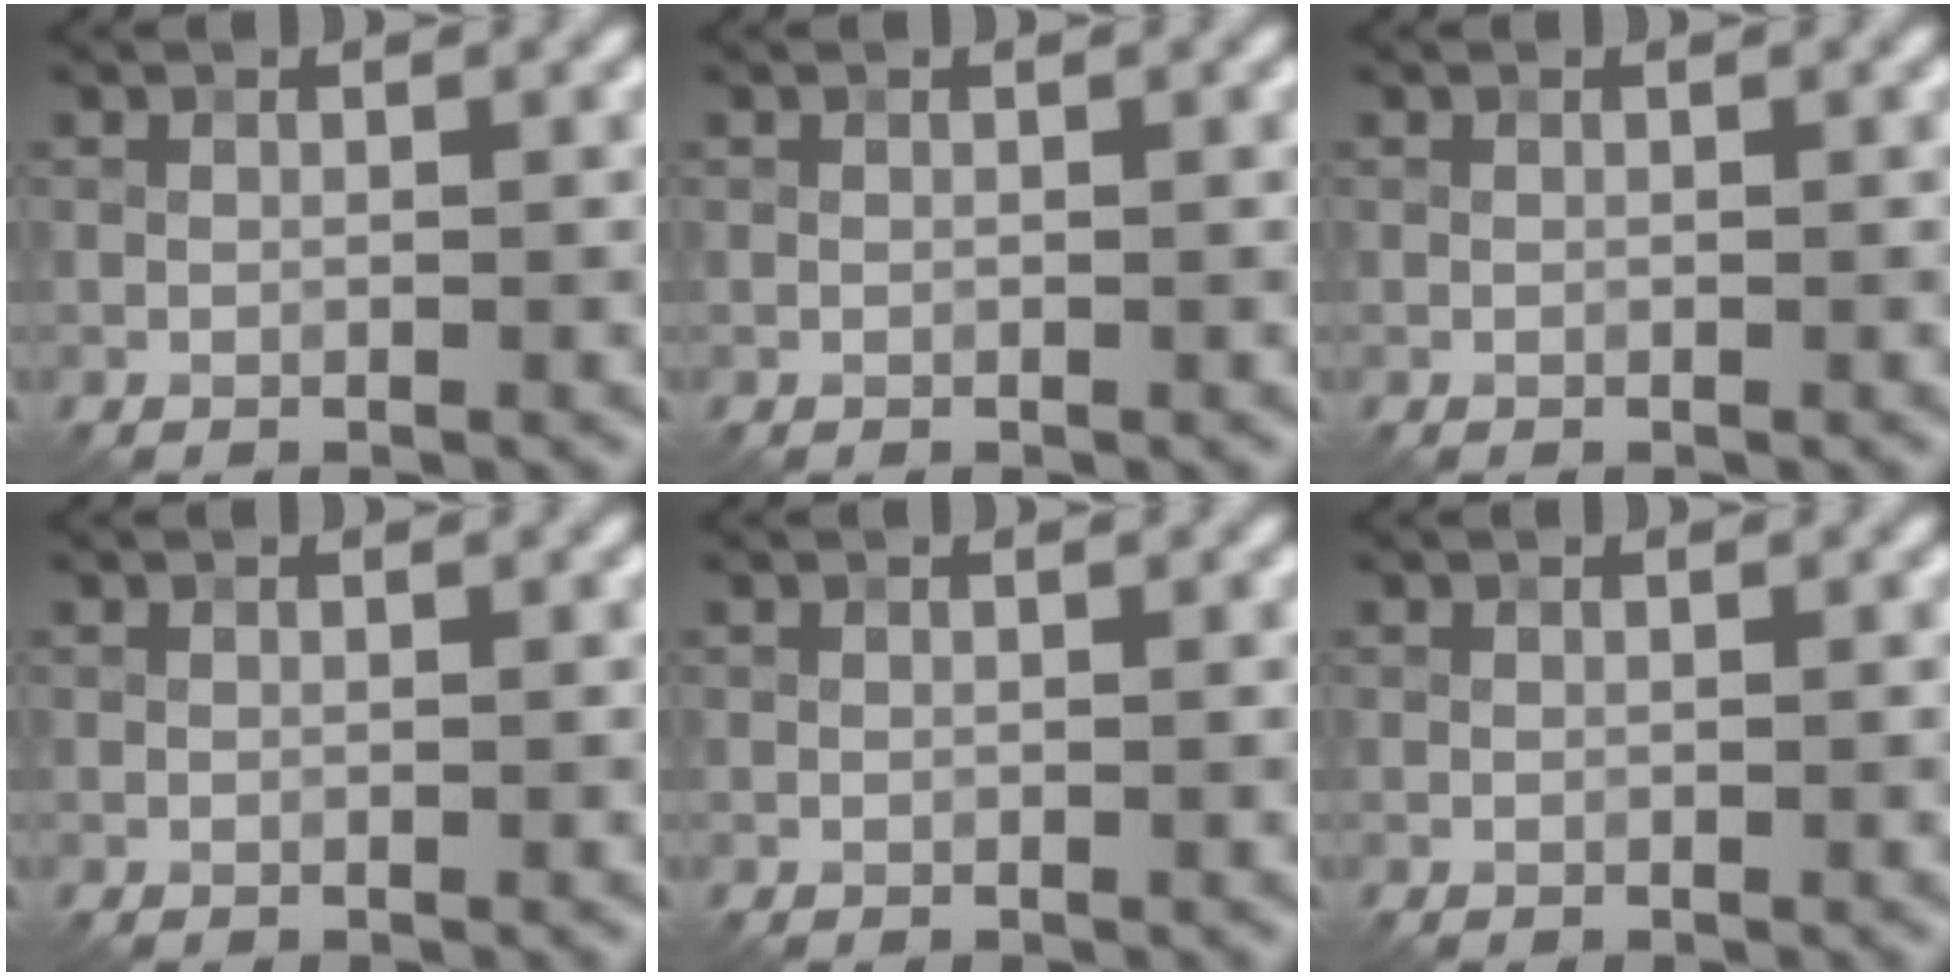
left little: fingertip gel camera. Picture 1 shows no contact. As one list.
[{"total": 0.0}, {"total": 0.0}, {"total": 0.0}, {"total": 0.0}, {"total": 0.0}]